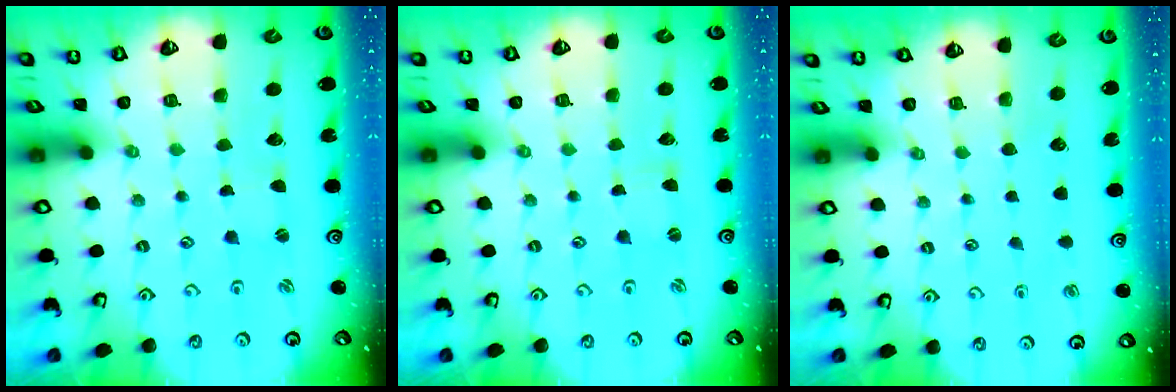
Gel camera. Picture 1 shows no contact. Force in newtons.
{"total": 0.0}
{"total": 0.0}